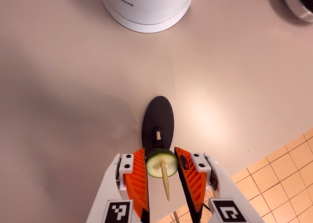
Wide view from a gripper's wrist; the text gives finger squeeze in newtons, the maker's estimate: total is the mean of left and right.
{"total": 9.3, "left": 9.2, "right": 9.3}